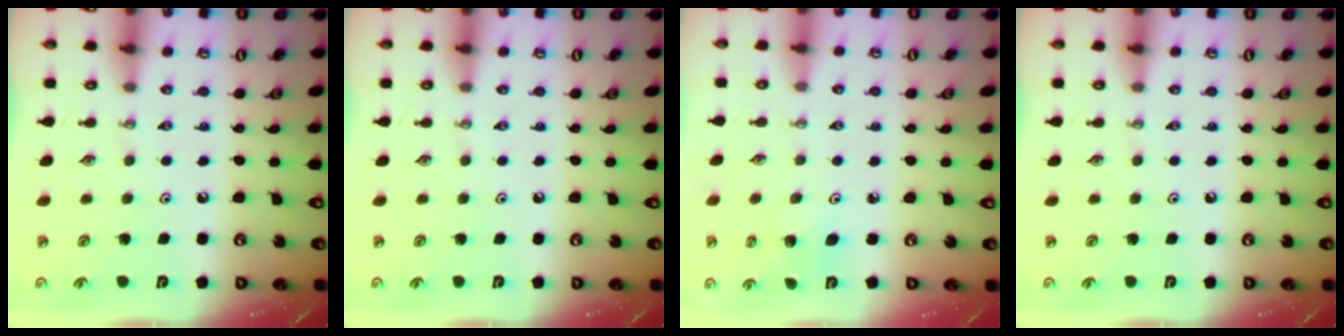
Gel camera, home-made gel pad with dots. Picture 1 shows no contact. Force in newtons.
{"total": 0.0}
{"total": 4.7, "press": 4.7, "slide": 0.2}
{"total": 0.0}